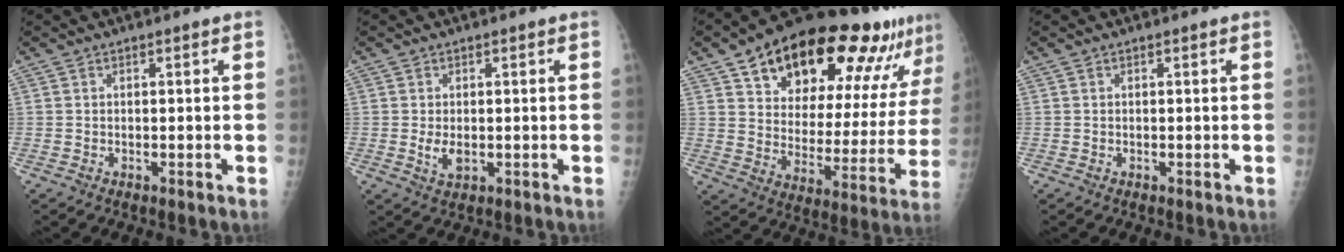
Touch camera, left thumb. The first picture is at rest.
{"total": 3.3, "force": [-0.3, 2.0, 2.5], "torque": [-0.043, -0.006, -0.001]}
{"total": 27.6, "force": [17.3, 11.3, 18.3], "torque": [-0.239, -0.039, 0.259]}
{"total": 0.0}